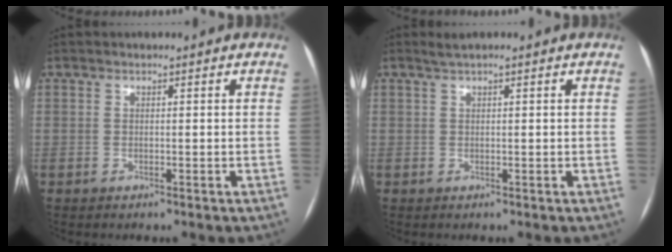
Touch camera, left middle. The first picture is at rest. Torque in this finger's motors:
{"motor_torque": [0.04, -0.02, 0.00, 0.00]}